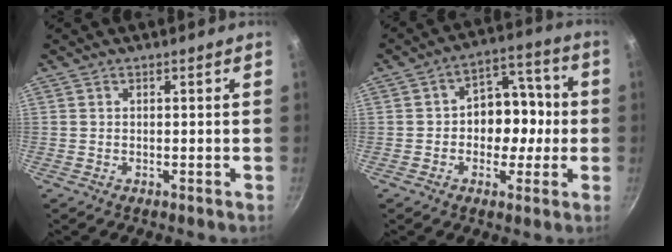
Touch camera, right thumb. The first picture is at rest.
{"total": 11.0, "force": [-1.0, 8.4, 7.0], "torque": [-0.031, 0.032, -0.026]}